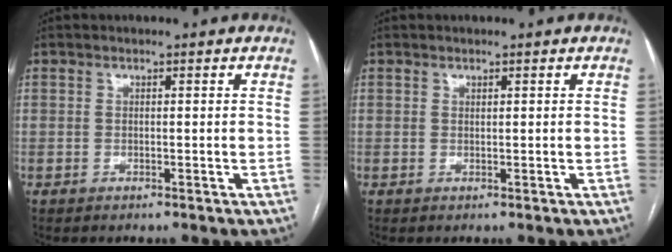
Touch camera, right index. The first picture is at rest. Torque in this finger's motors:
{"motor_torque": [-0.08, 0.14, -0.10, 0.00]}